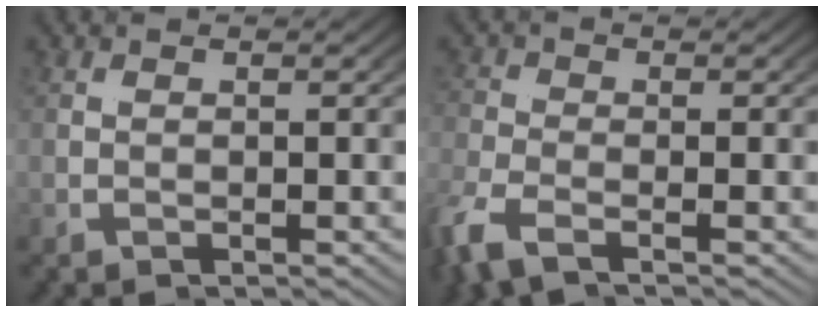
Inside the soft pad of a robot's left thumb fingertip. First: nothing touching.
{"total": 1.8, "force": [-1.8, -0.1, 0.4], "torque": [-0.032, -0.007, -0.036]}